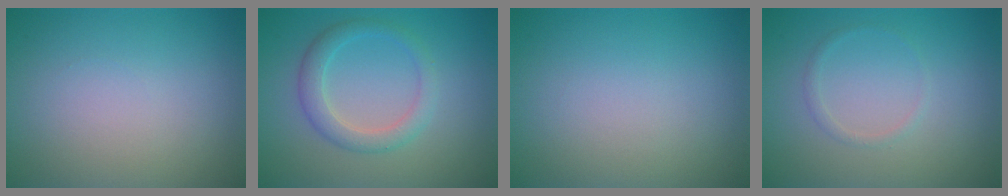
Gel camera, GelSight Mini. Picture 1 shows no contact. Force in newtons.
{"total": 2.7, "press": 2.7, "slide": 0.2}
{"total": 0.0}
{"total": 0.8, "press": 0.8, "slide": 0.1}